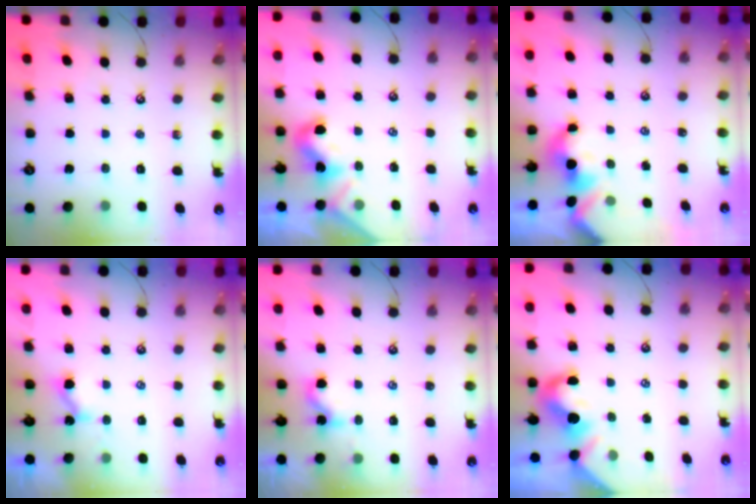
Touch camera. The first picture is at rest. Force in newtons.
{"total": 1.8, "press": 1.8, "slide": 0.5}
{"total": 1.6, "press": 1.6, "slide": 0.2}
{"total": 3.0, "press": 3.0, "slide": 0.0}
{"total": 0.6, "press": 0.5, "slide": 0.4}
{"total": 1.8, "press": 1.7, "slide": 0.6}